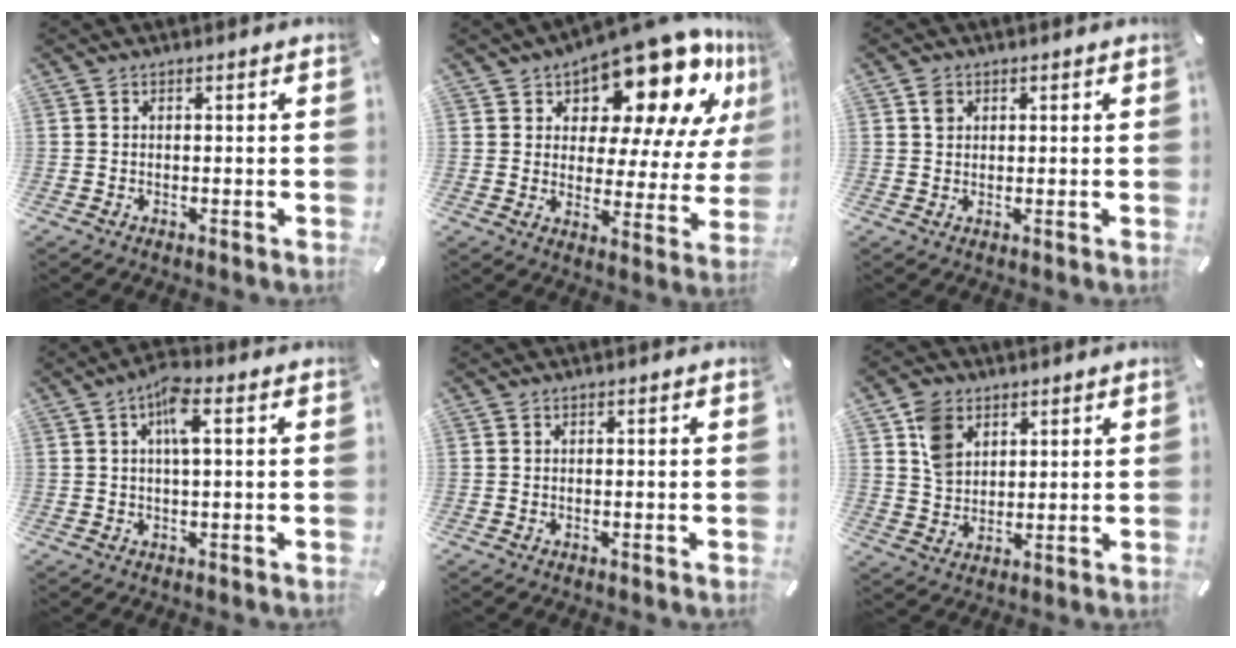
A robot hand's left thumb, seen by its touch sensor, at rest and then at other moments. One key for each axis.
{"total": 18.6, "fx": 13.7, "fy": 7.9, "fz": 9.9, "tx": -0.145, "ty": -0.110, "tz": 0.229}
{"total": 2.0, "fx": 0.8, "fy": 1.7, "fz": 0.7, "tx": -0.007, "ty": 0.001, "tz": 0.012}
{"total": 5.9, "fx": 1.6, "fy": 1.7, "fz": 5.4, "tx": -0.102, "ty": 0.005, "tz": 0.024}
{"total": 0.0}
{"total": 7.7, "fx": 3.5, "fy": 6.1, "fz": 3.0, "tx": -0.061, "ty": 0.008, "tz": 0.068}